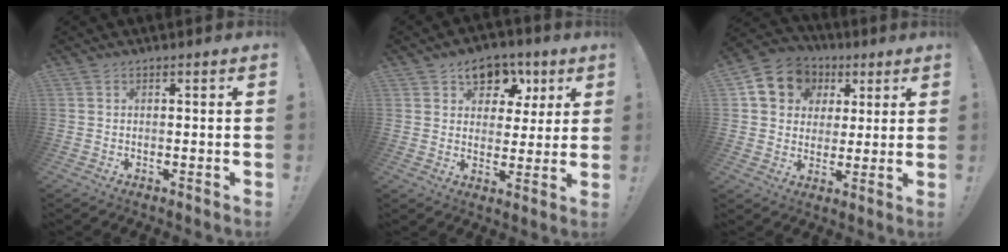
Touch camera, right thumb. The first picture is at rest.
{"total": 10.1, "force": [5.2, 7.7, 4.0], "torque": [-0.041, -0.024, 0.099]}
{"total": 12.5, "force": [4.7, 10.5, 4.8], "torque": [-0.062, -0.020, 0.094]}